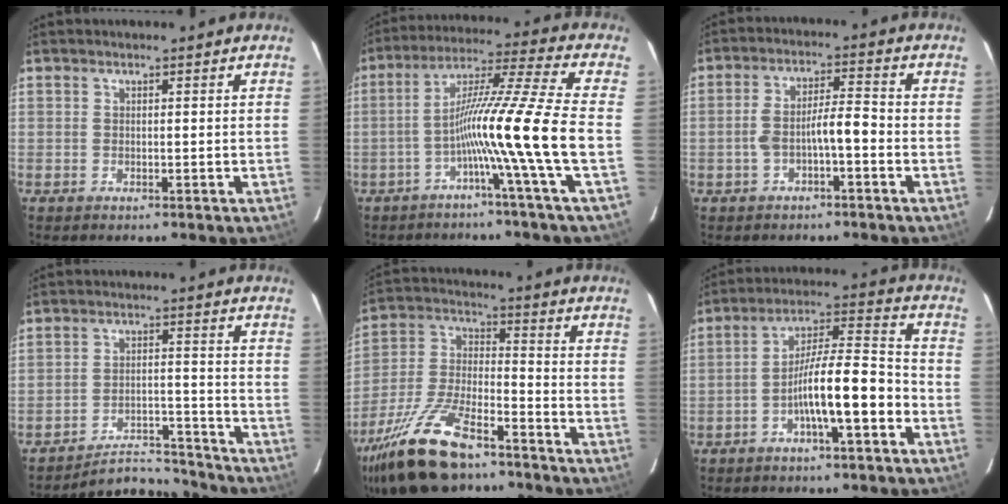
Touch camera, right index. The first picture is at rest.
{"total": 13.5, "force": [-3.9, -3.5, 12.5], "torque": [-0.215, 0.005, -0.077]}
{"total": 5.9, "force": [-1.8, 1.3, 5.5], "torque": [-0.106, 0.023, -0.028]}
{"total": 7.4, "force": [-7.2, 1.2, -0.7], "torque": [0.012, 0.028, -0.115]}
{"total": 16.4, "force": [-11.7, 4.6, 10.5], "torque": [-0.232, -0.015, -0.218]}
{"total": 11.3, "force": [-4.3, 1.4, 10.4], "torque": [-0.182, 0.023, -0.068]}